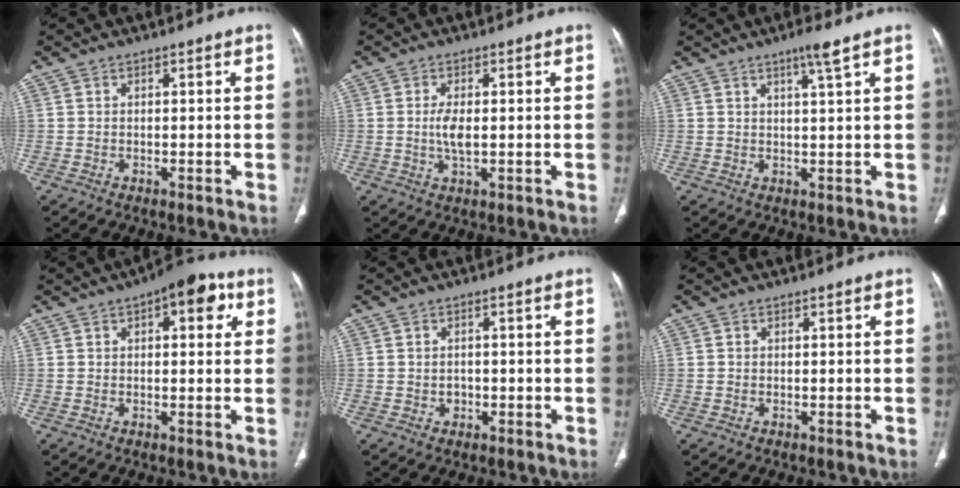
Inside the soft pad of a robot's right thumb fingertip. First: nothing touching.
{"total": 3.6, "force": [0.0, 1.4, 3.3], "torque": [-0.071, -0.006, 0.000]}
{"total": 3.5, "force": [2.2, -0.4, 2.7], "torque": [-0.049, -0.015, 0.041]}
{"total": 9.0, "force": [3.7, 4.2, 7.1], "torque": [-0.059, 0.008, 0.039]}
{"total": 1.8, "force": [-0.4, 1.6, 0.9], "torque": [-0.004, 0.004, -0.003]}
{"total": 0.0}